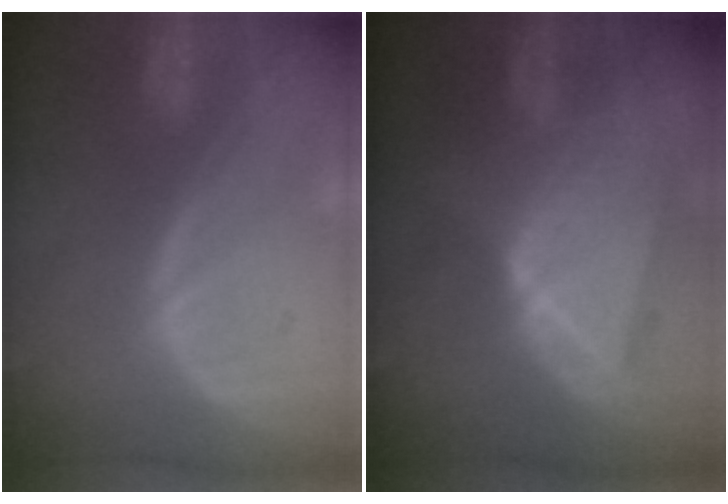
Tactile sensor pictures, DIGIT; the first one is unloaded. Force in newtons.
{"total": 9.1, "press": 8.0, "slide": 4.3}